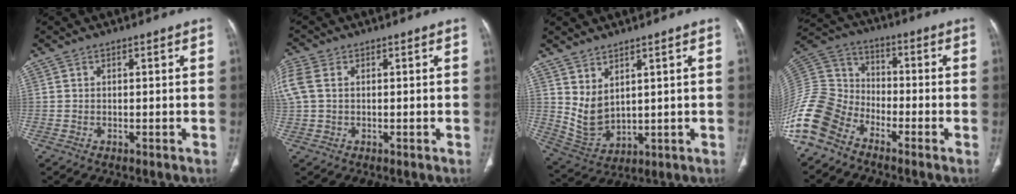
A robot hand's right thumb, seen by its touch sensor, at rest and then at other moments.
{"total": 7.2, "force": [1.2, 5.0, 5.0], "torque": [-0.156, 0.020, 0.028]}
{"total": 6.9, "force": [3.0, 3.7, 4.9], "torque": [-0.080, -0.029, 0.082]}
{"total": 16.0, "force": [-10.5, 10.0, 6.9], "torque": [-0.160, 0.057, -0.214]}